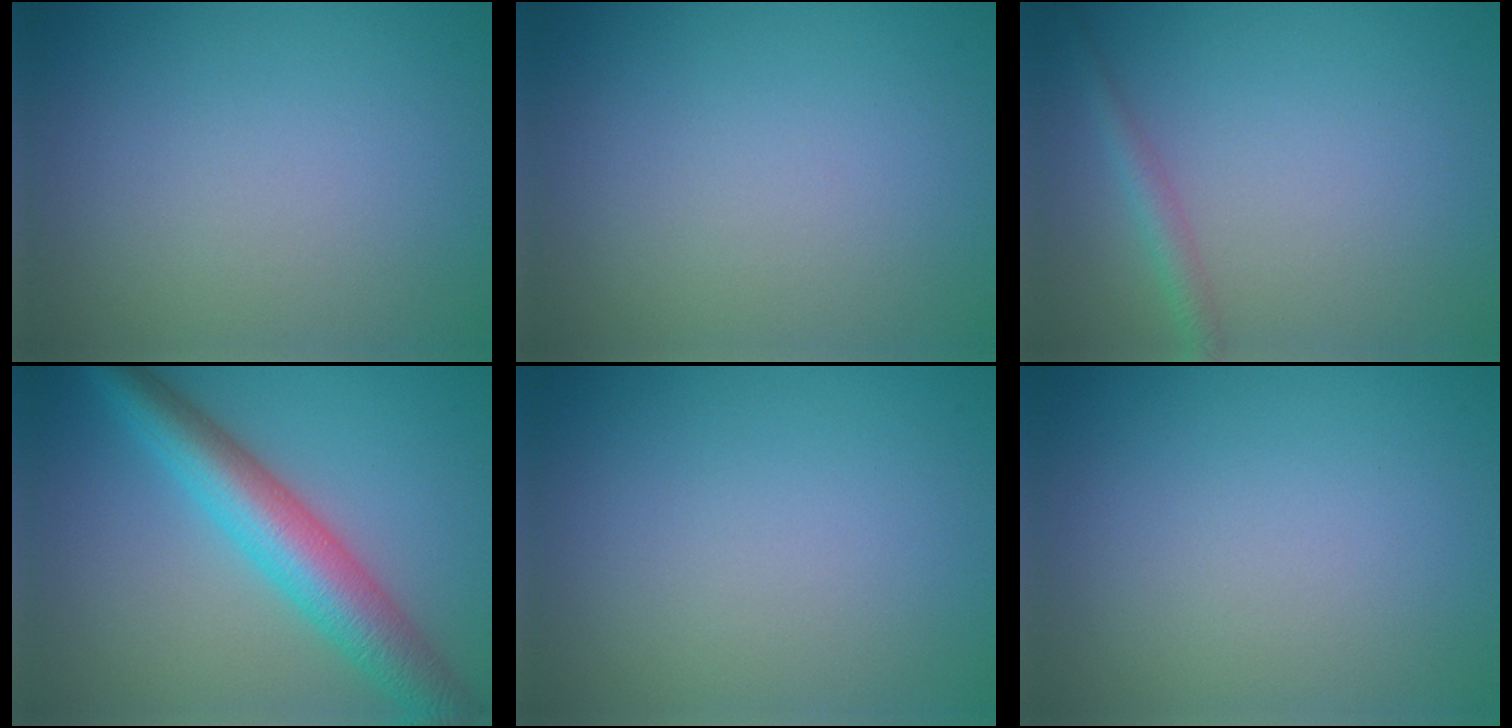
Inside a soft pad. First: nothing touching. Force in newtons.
{"total": 0.0}
{"total": 1.7, "press": 1.7, "slide": 0.1}
{"total": 7.2, "press": 7.2, "slide": 0.1}
{"total": 0.0}
{"total": 0.0}